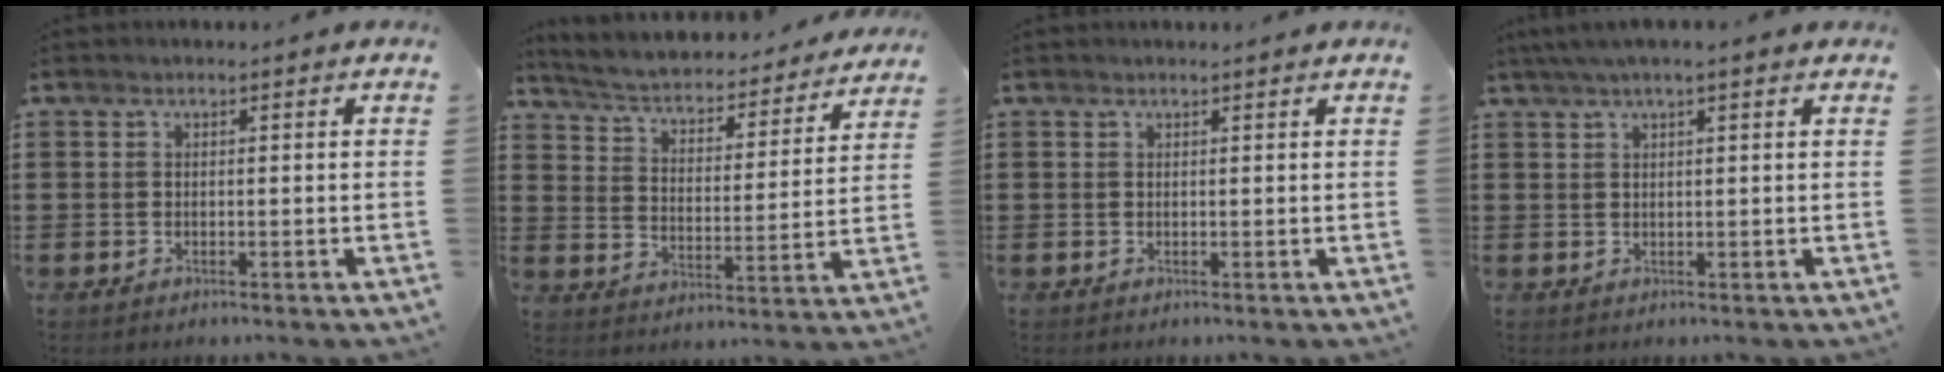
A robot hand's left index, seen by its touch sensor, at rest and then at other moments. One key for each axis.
{"total": 3.4, "fx": 3.2, "fy": 0.2, "fz": 1.0, "tx": -0.039, "ty": -0.032, "tz": 0.045}
{"total": 0.6, "fx": 0.5, "fy": -0.3, "fz": 0.2, "tx": -0.005, "ty": -0.004, "tz": 0.012}
{"total": 2.5, "fx": 1.7, "fy": 0.2, "fz": 1.9, "tx": -0.038, "ty": 0.001, "tz": 0.033}